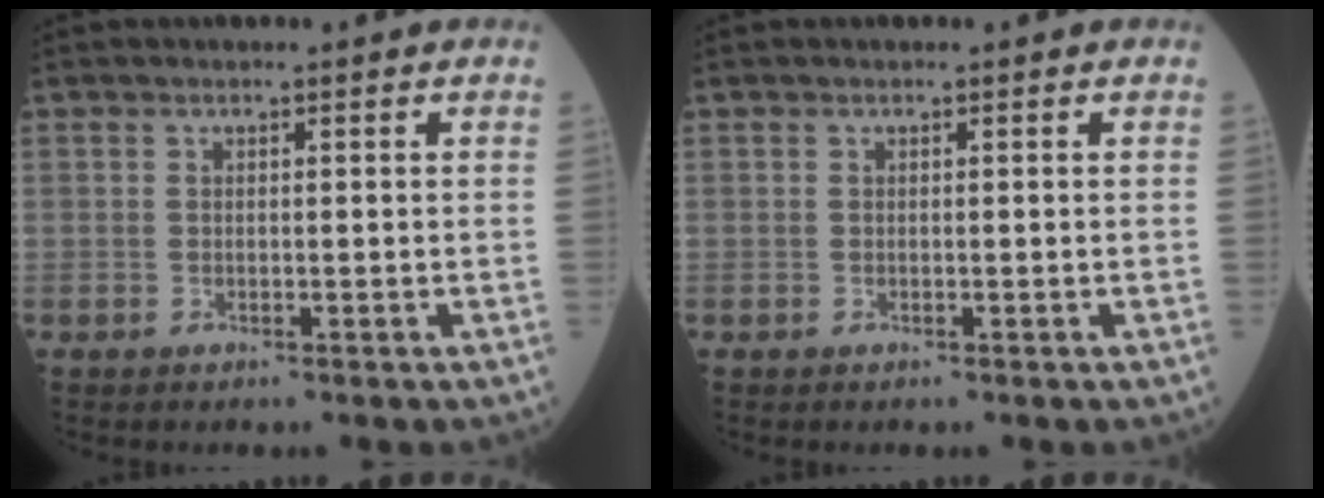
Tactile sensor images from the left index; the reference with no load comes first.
{"total": 0.0}